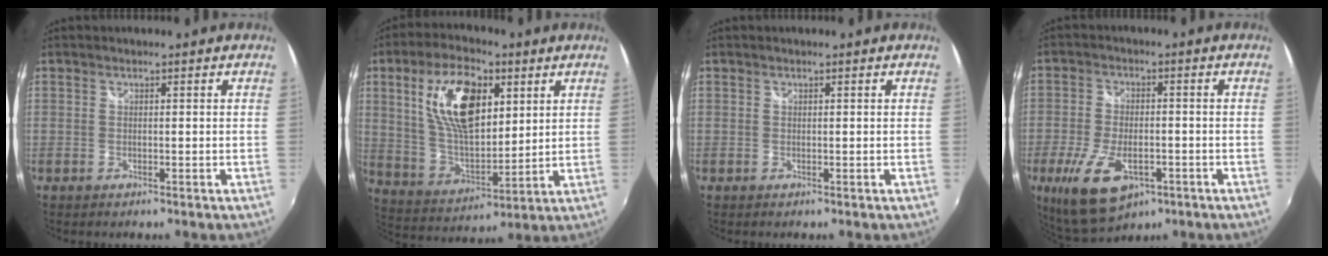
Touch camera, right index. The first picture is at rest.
{"total": 17.3, "force": [6.2, 8.4, 13.8], "torque": [-0.259, 0.014, 0.123]}
{"total": 0.0}
{"total": 12.8, "force": [-5.8, 6.4, 9.5], "torque": [-0.208, -0.033, -0.096]}